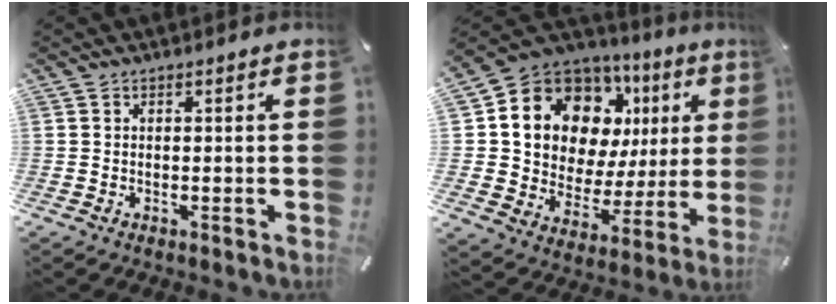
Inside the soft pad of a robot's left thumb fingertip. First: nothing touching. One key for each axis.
{"total": 15.3, "fx": 8.2, "fy": 10.9, "fz": 6.9, "tx": -0.120, "ty": -0.068, "tz": 0.153}